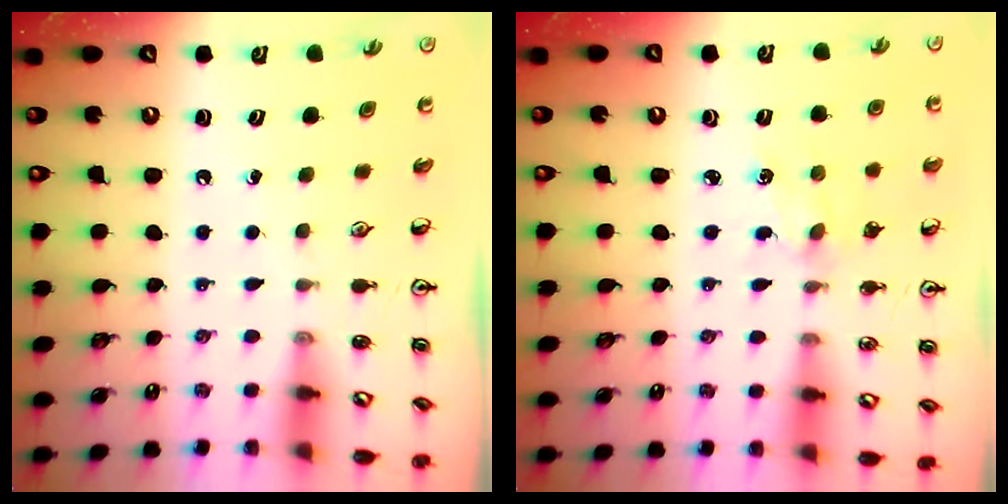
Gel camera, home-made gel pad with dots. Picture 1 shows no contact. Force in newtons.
{"total": 2.7, "press": 2.7, "slide": 0.4}